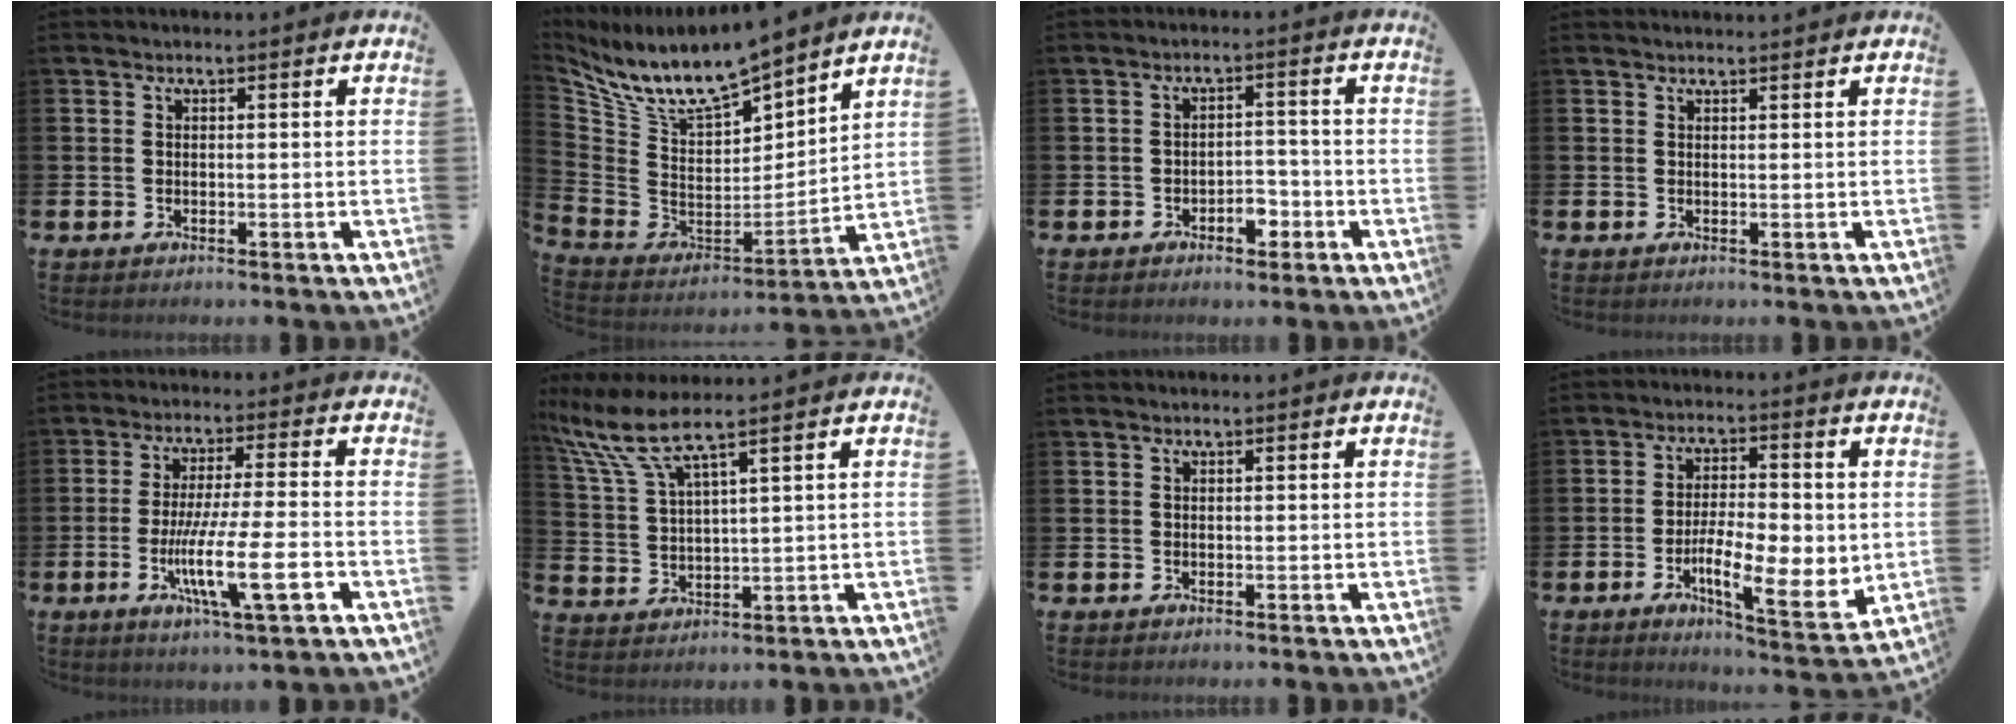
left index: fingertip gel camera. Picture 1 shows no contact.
{"total": 10.5, "force": [9.8, 2.1, 3.3], "torque": [-0.109, -0.076, 0.173]}
{"total": 2.7, "force": [-1.7, 1.5, 1.4], "torque": [-0.021, 0.001, -0.037]}
{"total": 0.8, "force": [0.8, -0.1, 0.0], "torque": [0.006, -0.004, 0.015]}
{"total": 10.3, "force": [-3.4, 1.3, 9.6], "torque": [-0.177, -0.006, -0.060]}
{"total": 7.5, "force": [6.0, 0.9, 4.5], "torque": [-0.107, -0.019, 0.104]}
{"total": 0.0}
{"total": 7.9, "force": [-1.7, 2.2, 7.4], "torque": [-0.112, -0.014, -0.029]}